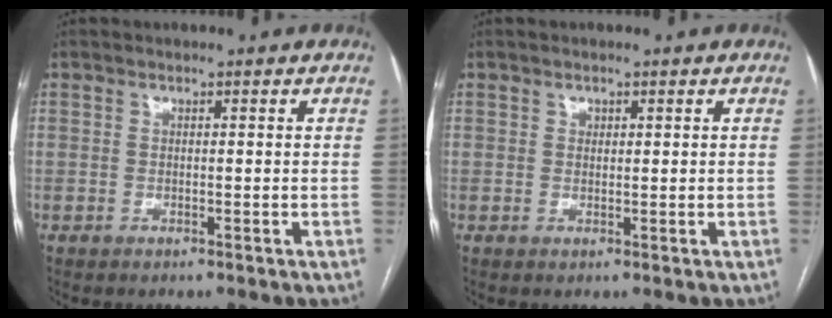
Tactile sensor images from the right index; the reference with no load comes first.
{"total": 0.8, "force": [0.4, 0.7, 0.3], "torque": [0.000, -0.002, 0.005]}